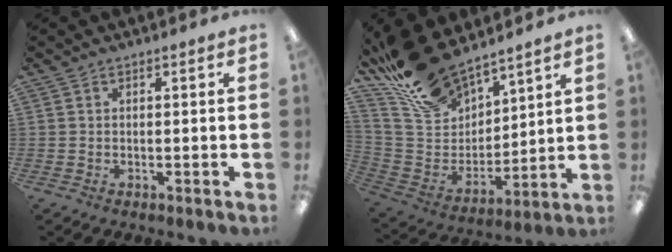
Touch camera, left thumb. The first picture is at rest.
{"total": 19.0, "force": [16.3, 7.3, 6.5], "torque": [-0.159, -0.102, 0.305]}